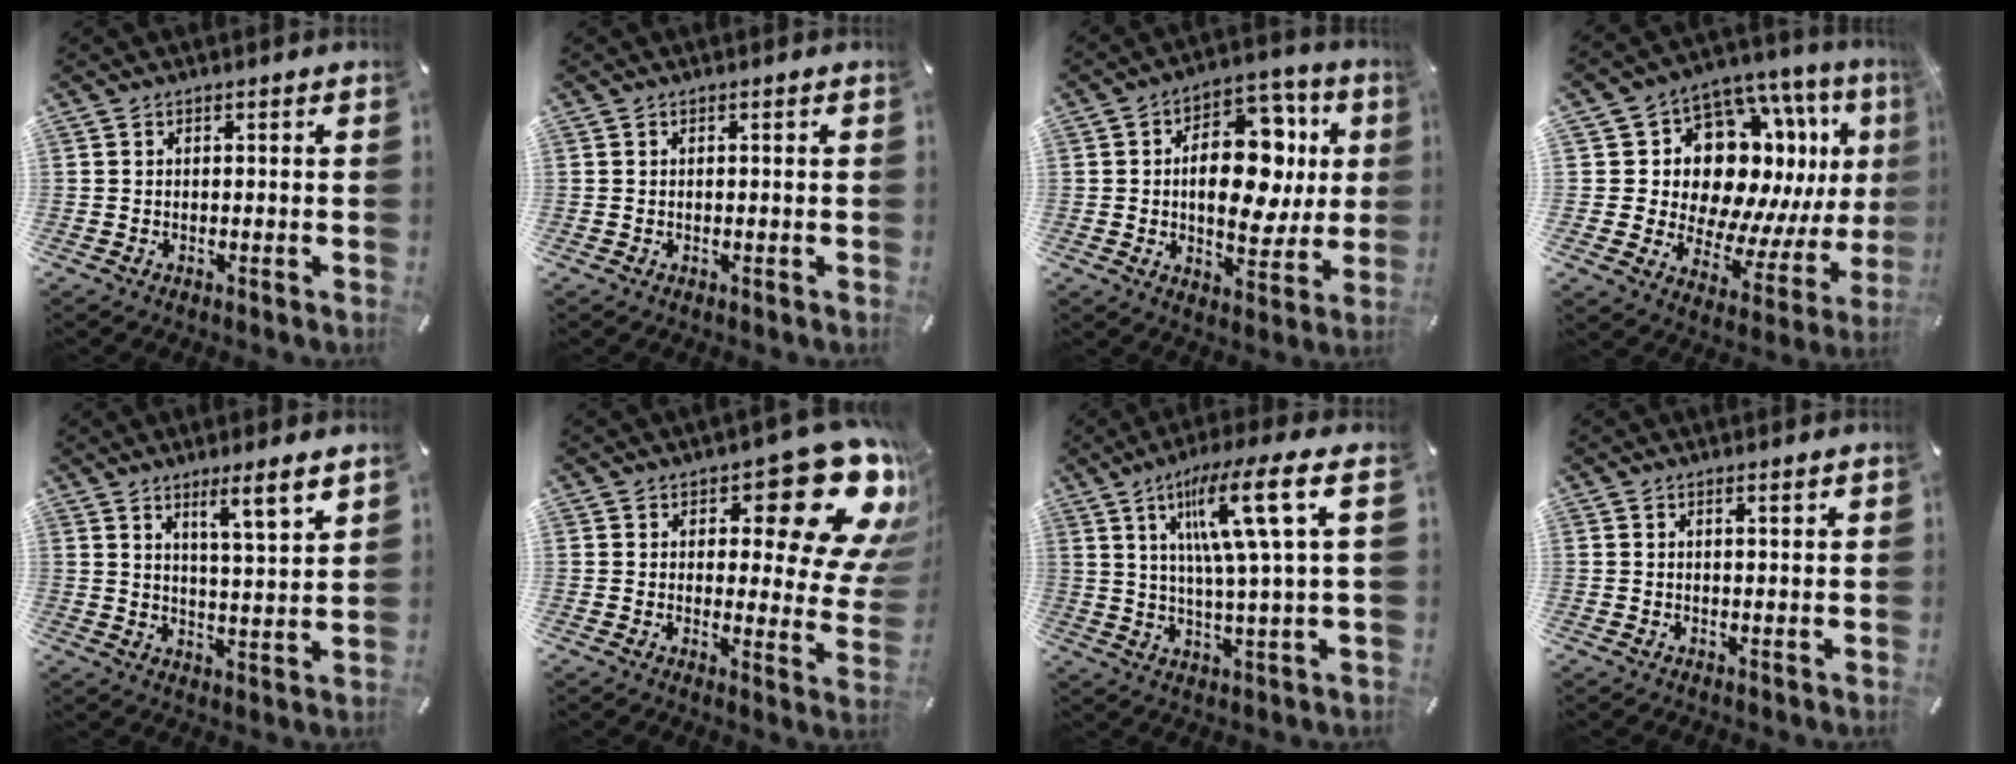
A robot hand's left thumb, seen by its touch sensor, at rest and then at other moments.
{"total": 0.0}
{"total": 18.1, "force": [2.4, 11.8, 13.4], "torque": [-0.175, -0.011, 0.046]}
{"total": 17.0, "force": [6.3, 12.8, 9.3], "torque": [-0.162, -0.075, 0.129]}
{"total": 6.9, "force": [5.3, 0.5, 4.4], "torque": [-0.065, -0.035, 0.085]}
{"total": 19.2, "force": [10.6, 7.9, 13.9], "torque": [-0.158, -0.083, 0.170]}
{"total": 16.1, "force": [6.1, 1.6, 14.8], "torque": [-0.262, -0.017, 0.081]}
{"total": 1.4, "force": [1.0, 0.2, 1.0], "torque": [-0.019, 0.000, 0.016]}